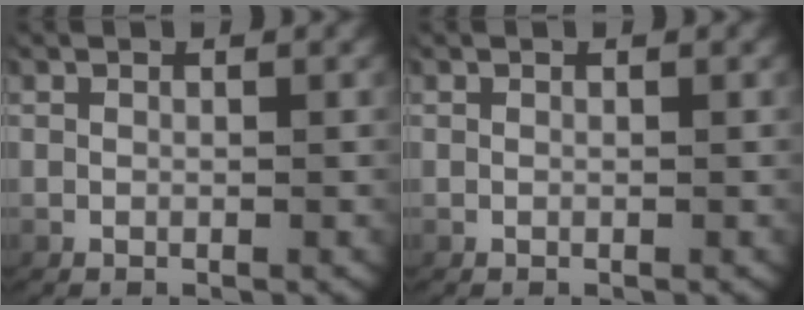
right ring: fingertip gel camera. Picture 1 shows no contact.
{"total": 0.0}